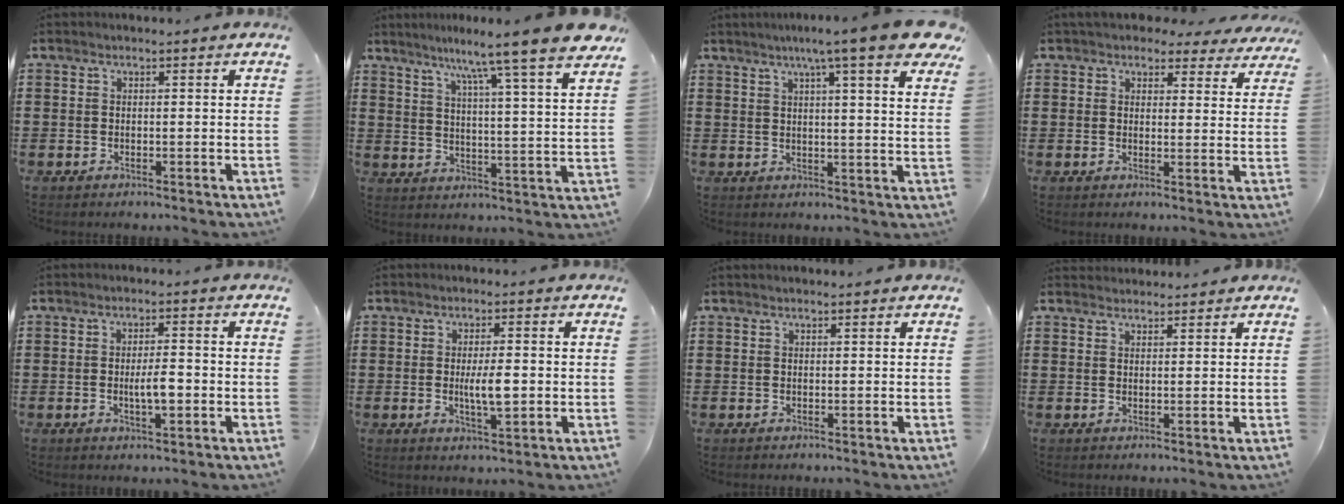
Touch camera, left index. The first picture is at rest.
{"total": 9.1, "force": [7.8, -1.7, 4.4], "torque": [-0.099, -0.062, 0.121]}
{"total": 9.3, "force": [6.7, -0.2, 6.4], "torque": [-0.117, -0.022, 0.110]}
{"total": 4.0, "force": [3.6, 1.3, 1.2], "torque": [-0.030, -0.008, 0.065]}
{"total": 3.8, "force": [-0.5, 1.1, 3.6], "torque": [-0.064, 0.002, -0.010]}
{"total": 5.1, "force": [-0.1, 1.3, 4.9], "torque": [-0.084, -0.006, -0.007]}
{"total": 0.6, "force": [0.6, 0.1, 0.2], "torque": [-0.005, 0.000, 0.012]}
{"total": 1.9, "force": [1.8, 0.3, -0.1], "torque": [-0.003, 0.001, 0.036]}